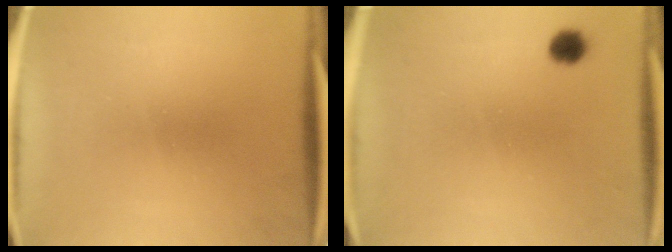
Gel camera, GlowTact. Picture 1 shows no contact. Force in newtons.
{"total": 2.6}